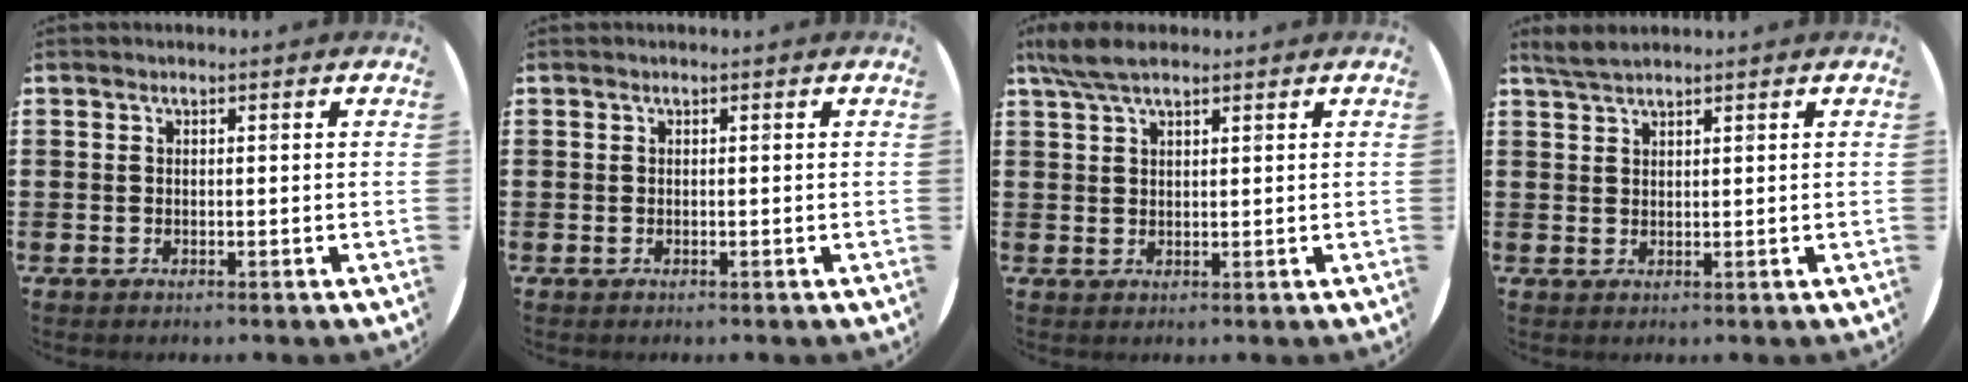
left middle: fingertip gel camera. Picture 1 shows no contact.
{"total": 0.0}
{"total": 4.5, "force": [3.4, 1.2, 2.7], "torque": [-0.060, 0.003, 0.062]}
{"total": 2.3, "force": [2.1, 0.2, 0.8], "torque": [-0.018, 0.005, 0.040]}